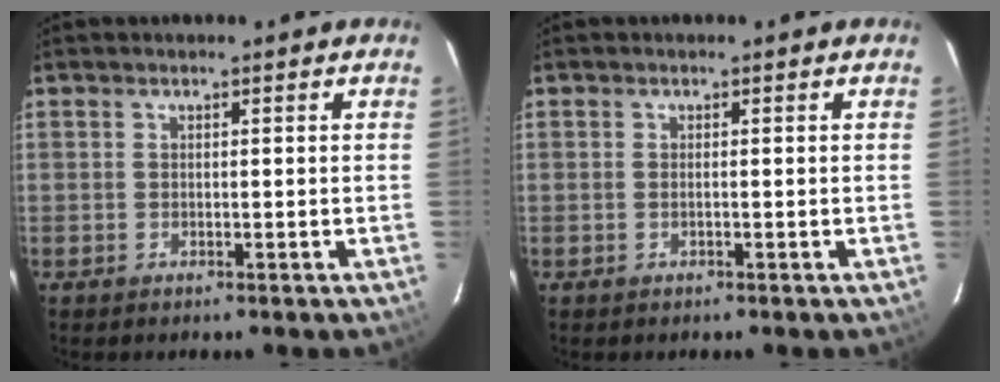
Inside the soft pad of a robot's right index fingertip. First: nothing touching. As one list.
[{"total": 0.5, "force": [-0.2, -0.1, 0.5], "torque": [-0.008, 0.002, -0.004]}]